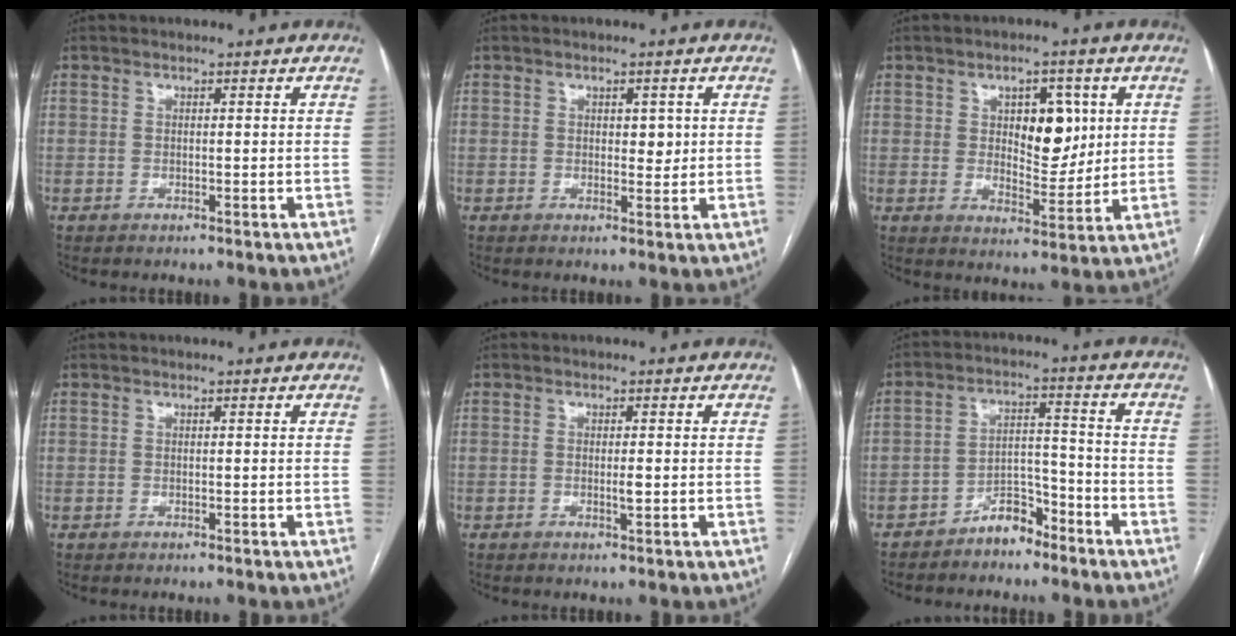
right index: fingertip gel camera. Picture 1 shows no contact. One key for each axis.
{"total": 2.4, "fx": 0.5, "fy": 1.3, "fz": 1.9, "tx": -0.023, "ty": -0.003, "tz": 0.008}
{"total": 8.1, "fx": 2.4, "fy": 4.1, "fz": 6.5, "tx": -0.089, "ty": 0.007, "tz": 0.042}
{"total": 0.0}
{"total": 1.1, "fx": -0.1, "fy": 0.2, "fz": 1.1, "tx": -0.020, "ty": -0.002, "tz": 0.001}
{"total": 5.7, "fx": -4.5, "fy": 2.5, "fz": 2.3, "tx": -0.033, "ty": 0.017, "tz": -0.079}